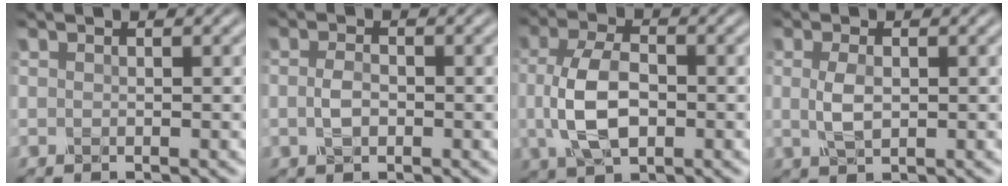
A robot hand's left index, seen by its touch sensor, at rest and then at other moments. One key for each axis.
{"total": 1.9, "fx": -0.3, "fy": 1.2, "fz": 1.5, "tx": -0.035, "ty": 0.000, "tz": -0.007}
{"total": 6.2, "fx": -0.4, "fy": 3.6, "fz": 5.0, "tx": -0.111, "ty": -0.004, "tz": -0.008}
{"total": 2.5, "fx": 0.2, "fy": 1.3, "fz": 2.1, "tx": -0.051, "ty": -0.001, "tz": 0.004}